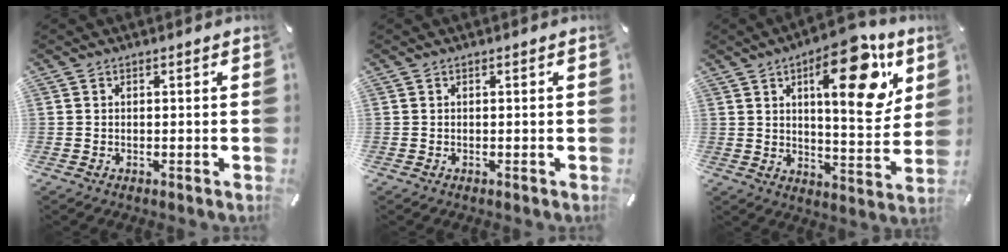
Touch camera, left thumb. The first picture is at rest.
{"total": 0.0}
{"total": 20.3, "force": [9.5, 7.9, 16.1], "torque": [-0.213, -0.045, 0.141]}